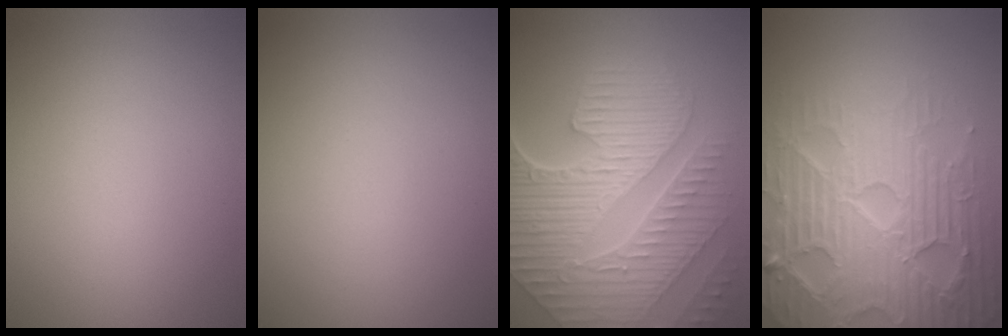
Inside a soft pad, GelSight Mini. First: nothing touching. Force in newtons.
{"total": 0.0}
{"total": 10.6, "press": 7.3, "slide": 7.7}
{"total": 7.5, "press": 7.3, "slide": 1.5}